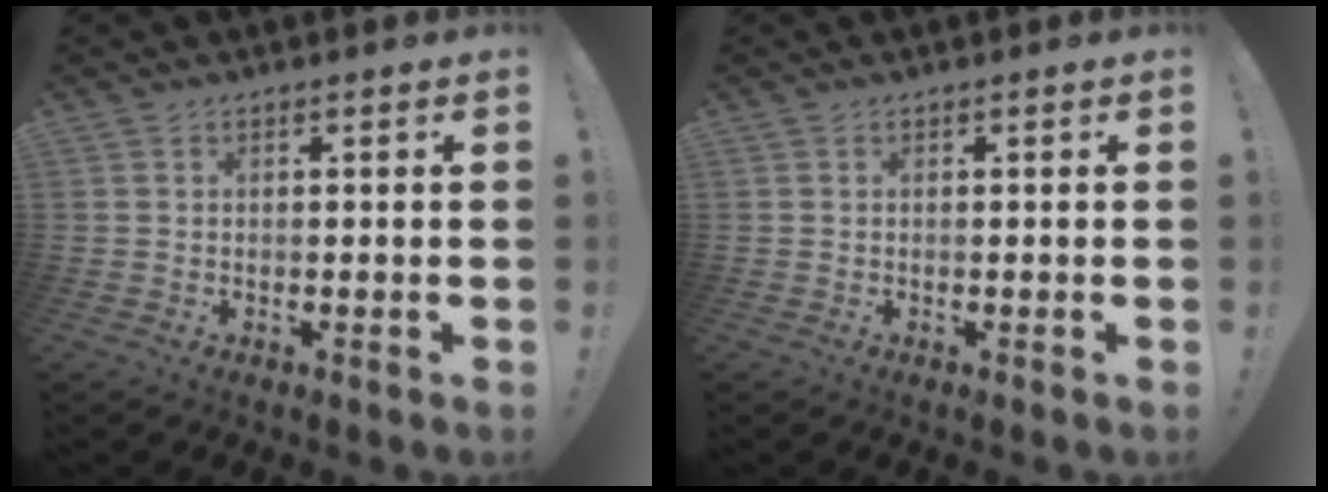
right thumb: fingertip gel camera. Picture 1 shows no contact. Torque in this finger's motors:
{"motor_torque": [-0.04, 0.08, -0.11, -0.04, 0.06]}